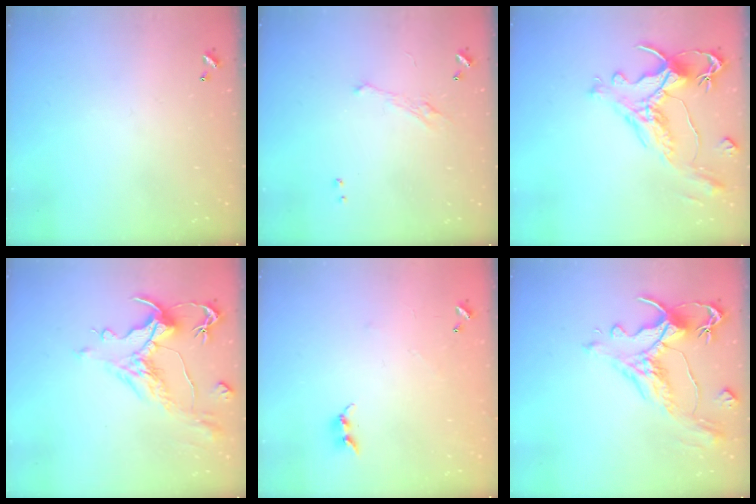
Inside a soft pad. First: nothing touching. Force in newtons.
{"total": 2.0, "press": 1.9, "slide": 0.7}
{"total": 1.8, "press": 1.2, "slide": 1.3}
{"total": 2.0, "press": 1.5, "slide": 1.4}
{"total": 5.6, "press": 5.6, "slide": 0.2}
{"total": 1.6, "press": 0.8, "slide": 1.4}